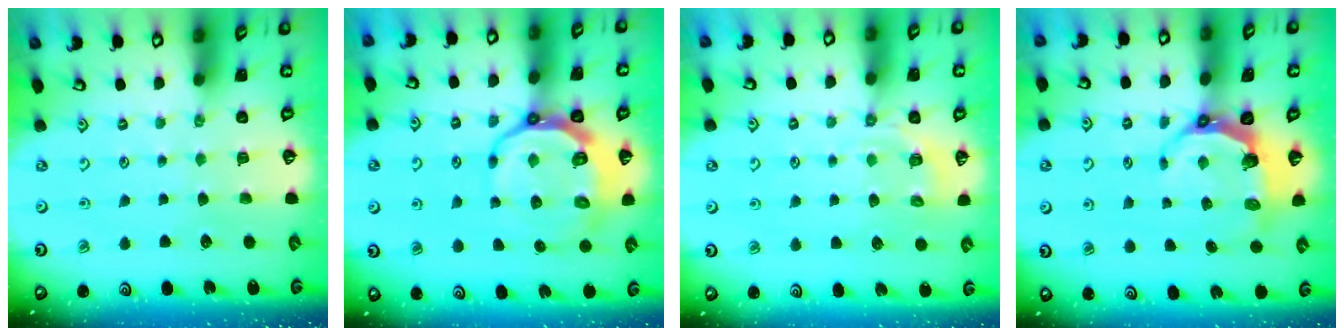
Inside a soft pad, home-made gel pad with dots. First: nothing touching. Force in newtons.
{"total": 11.5, "press": 10.8, "slide": 3.9}
{"total": 3.8, "press": 3.4, "slide": 1.6}
{"total": 6.7, "press": 5.2, "slide": 4.2}